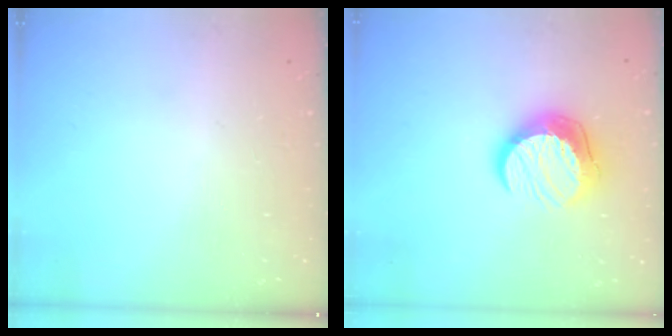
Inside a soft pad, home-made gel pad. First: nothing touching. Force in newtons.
{"total": 11.8, "press": 11.8, "slide": 1.0}